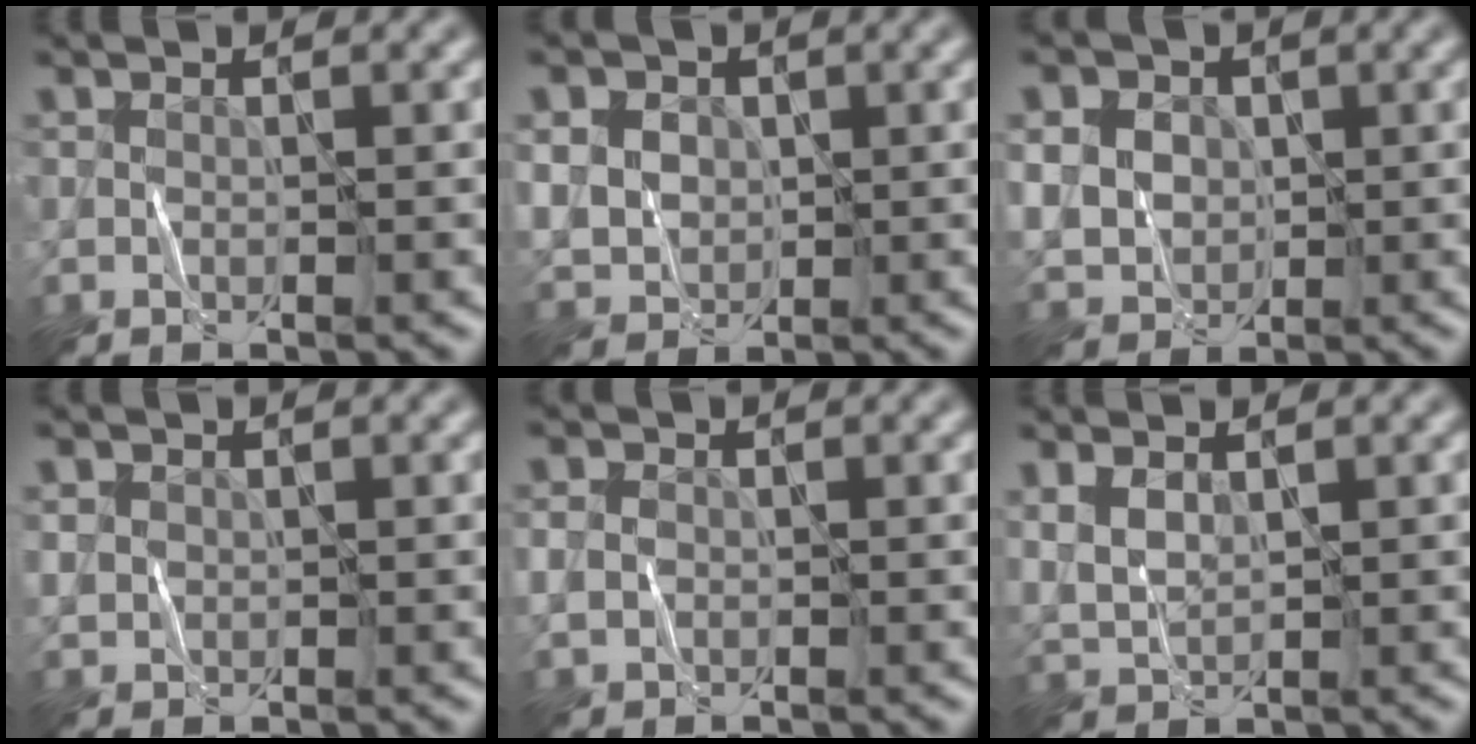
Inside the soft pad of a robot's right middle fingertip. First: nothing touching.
{"total": 7.9, "force": [2.1, 6.7, 3.5], "torque": [-0.077, 0.024, 0.022]}
{"total": 9.7, "force": [2.5, 8.3, 4.4], "torque": [-0.093, 0.026, 0.026]}
{"total": 1.1, "force": [0.3, 1.1, 0.1], "torque": [-0.005, -0.004, 0.010]}
{"total": 1.2, "force": [-0.3, 1.1, 0.4], "torque": [-0.010, -0.002, -0.006]}
{"total": 2.0, "force": [0.9, 1.2, 1.3], "torque": [-0.035, -0.002, 0.026]}